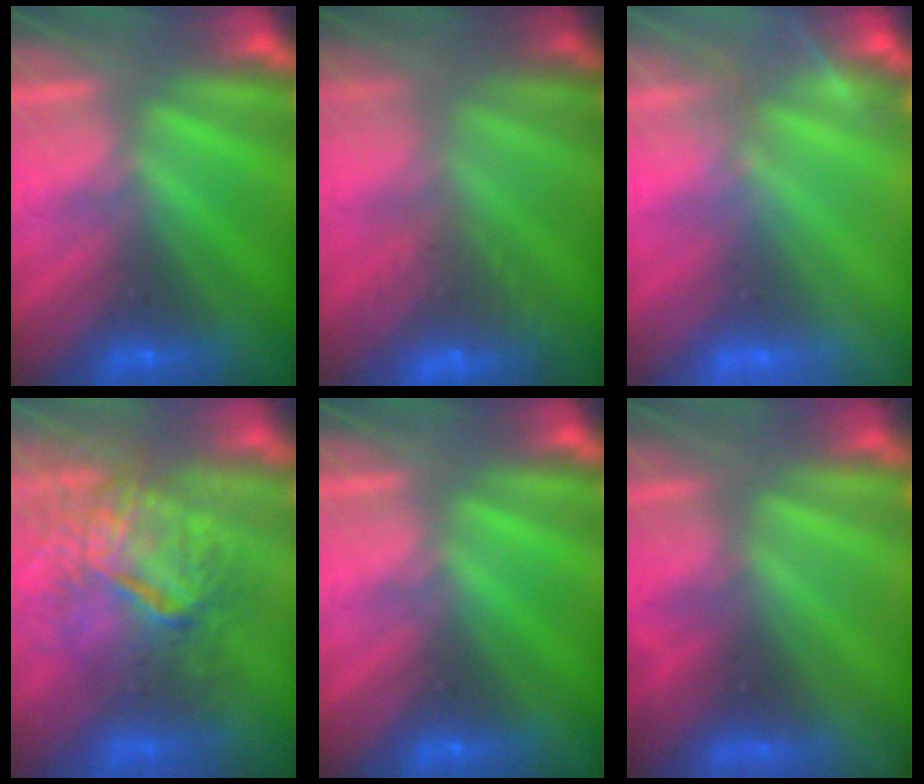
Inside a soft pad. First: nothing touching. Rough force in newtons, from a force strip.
{"total": 5.8}
{"total": 2.9}
{"total": 10.2}
{"total": 0.0}
{"total": 5.3}